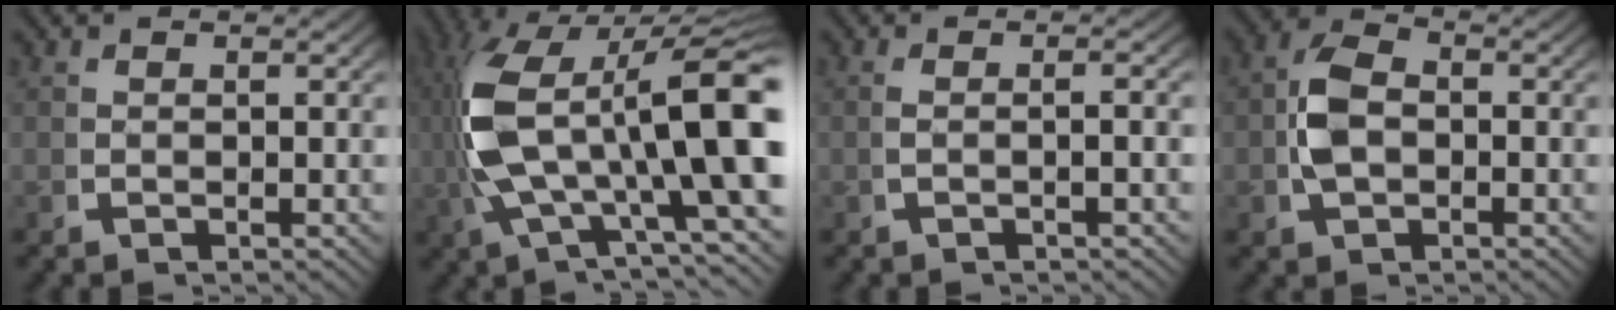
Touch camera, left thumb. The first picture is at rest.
{"total": 17.2, "force": [0.6, 9.5, 14.3], "torque": [-0.273, -0.013, 0.017]}
{"total": 1.6, "force": [-0.3, -0.3, 1.5], "torque": [-0.036, 0.001, -0.001]}
{"total": 4.7, "force": [-0.3, 3.3, 3.4], "torque": [-0.078, -0.006, -0.003]}